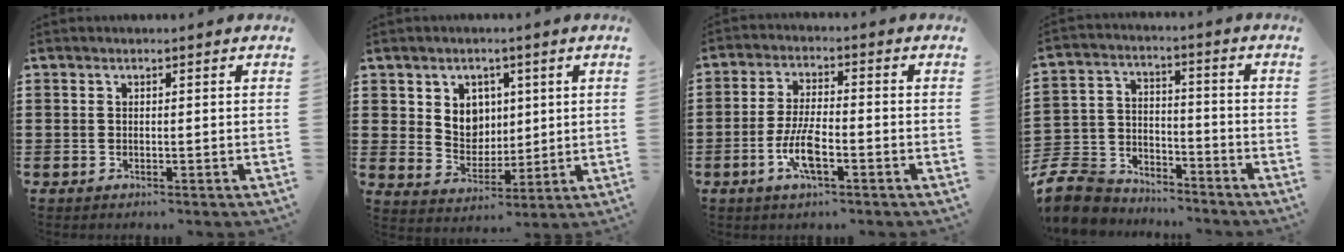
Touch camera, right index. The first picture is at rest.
{"total": 5.6, "force": [2.1, 5.0, 1.6], "torque": [-0.040, 0.005, 0.035]}
{"total": 6.5, "force": [-2.5, 1.8, 5.7], "torque": [-0.129, -0.010, -0.051]}
{"total": 8.6, "force": [-8.1, 2.5, 1.2], "torque": [-0.048, 0.013, -0.165]}